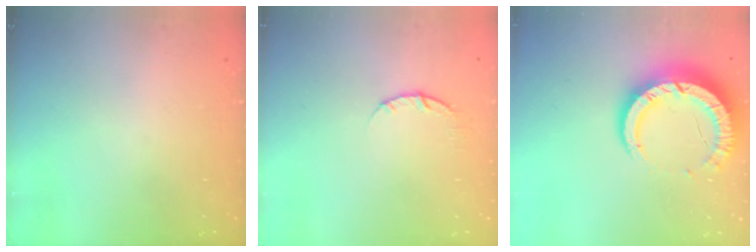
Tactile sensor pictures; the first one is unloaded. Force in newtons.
{"total": 3.7, "press": 3.7, "slide": 0.6}
{"total": 14.1, "press": 14.1, "slide": 1.2}